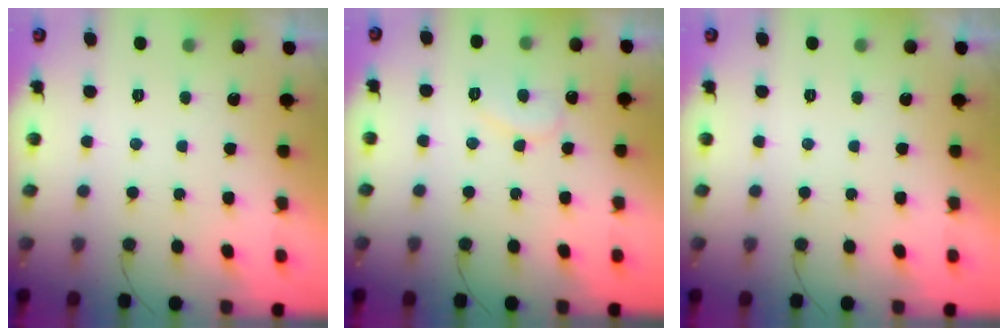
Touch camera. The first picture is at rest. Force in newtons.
{"total": 7.0, "press": 7.0, "slide": 0.4}
{"total": 0.0}